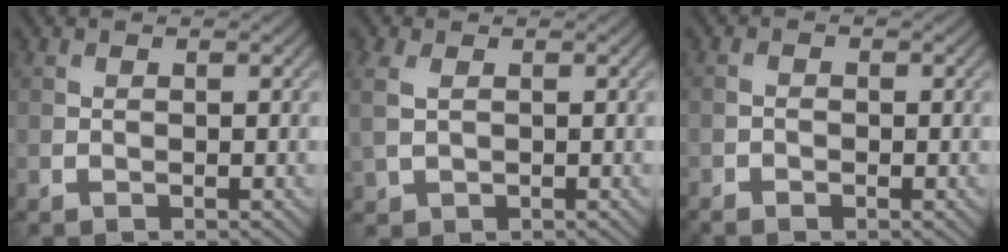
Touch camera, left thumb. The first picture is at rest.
{"total": 3.2, "force": [0.6, 2.2, 2.3], "torque": [-0.077, 0.003, 0.014]}
{"total": 1.5, "force": [-1.1, 0.8, 0.4], "torque": [-0.010, -0.001, -0.024]}